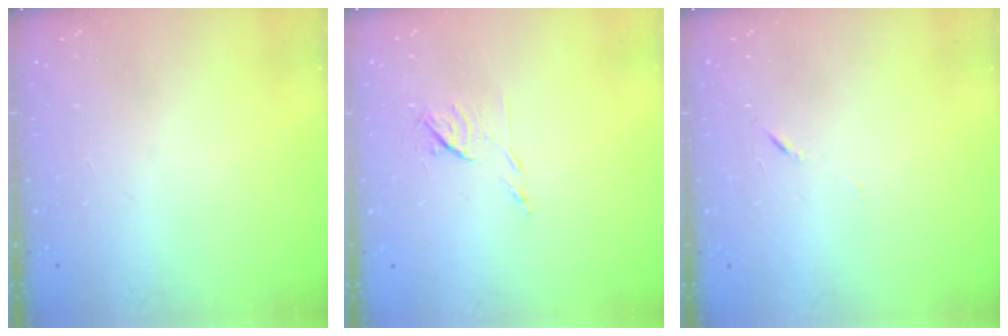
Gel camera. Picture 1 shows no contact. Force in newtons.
{"total": 6.4, "press": 6.3, "slide": 0.9}
{"total": 3.8, "press": 3.6, "slide": 1.1}